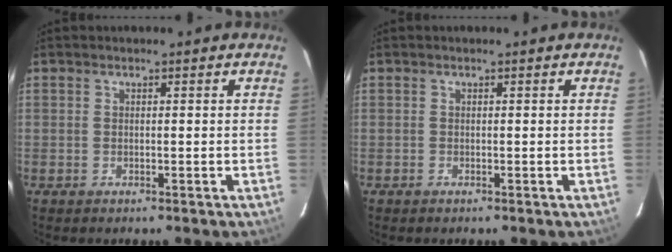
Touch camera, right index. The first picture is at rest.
{"total": 0.0}